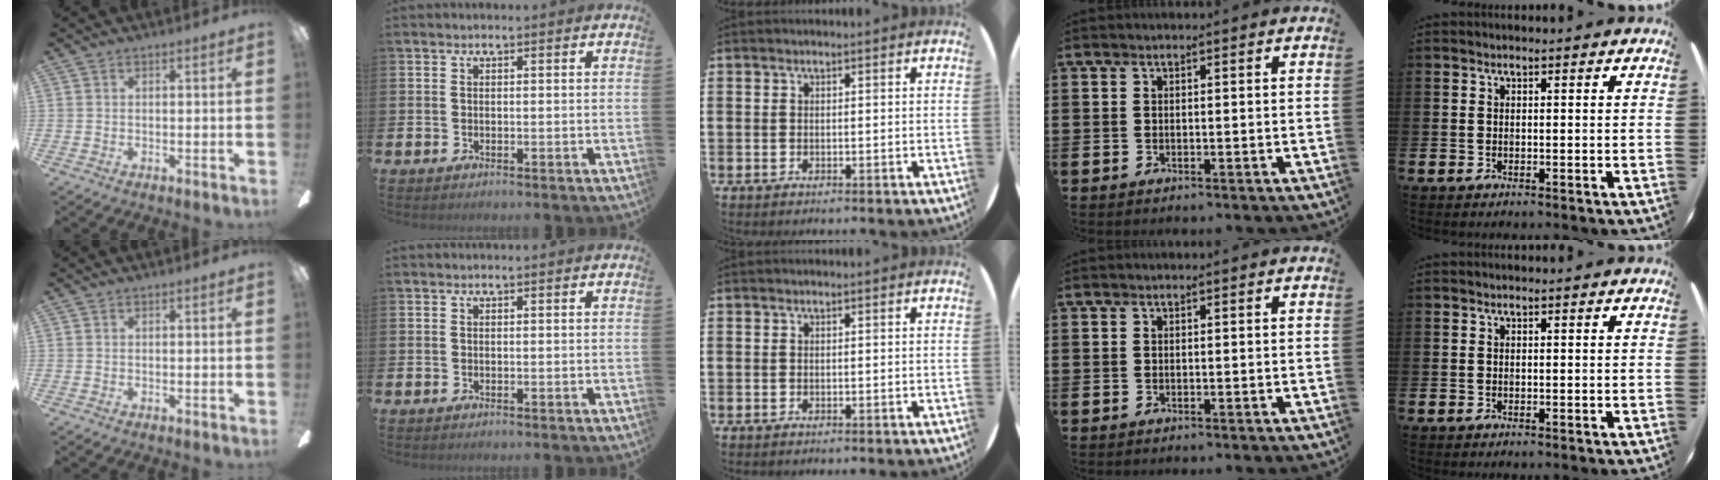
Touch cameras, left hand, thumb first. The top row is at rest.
{}